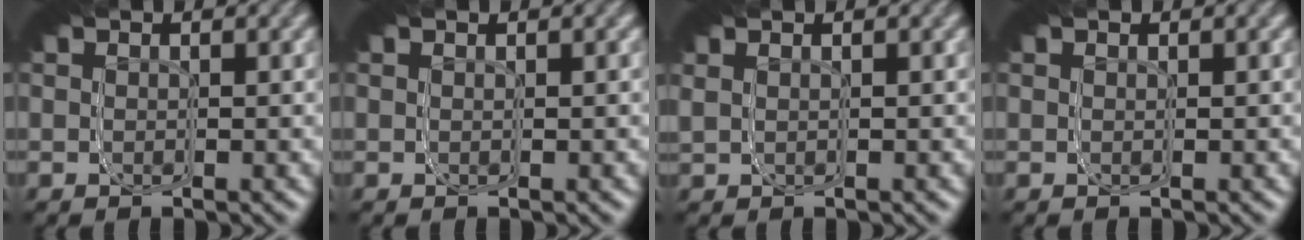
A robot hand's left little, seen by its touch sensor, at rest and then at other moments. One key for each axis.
{"total": 0.0}
{"total": 1.2, "fx": 0.2, "fy": 0.9, "fz": 0.8, "tx": -0.023, "ty": -0.002, "tz": 0.004}
{"total": 0.0}